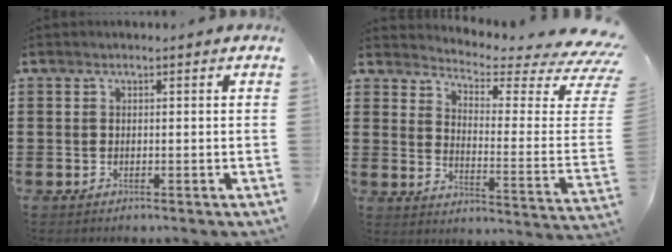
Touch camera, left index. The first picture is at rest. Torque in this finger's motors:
{"motor_torque": [2.14, 0.00, 0.19, 0.00]}